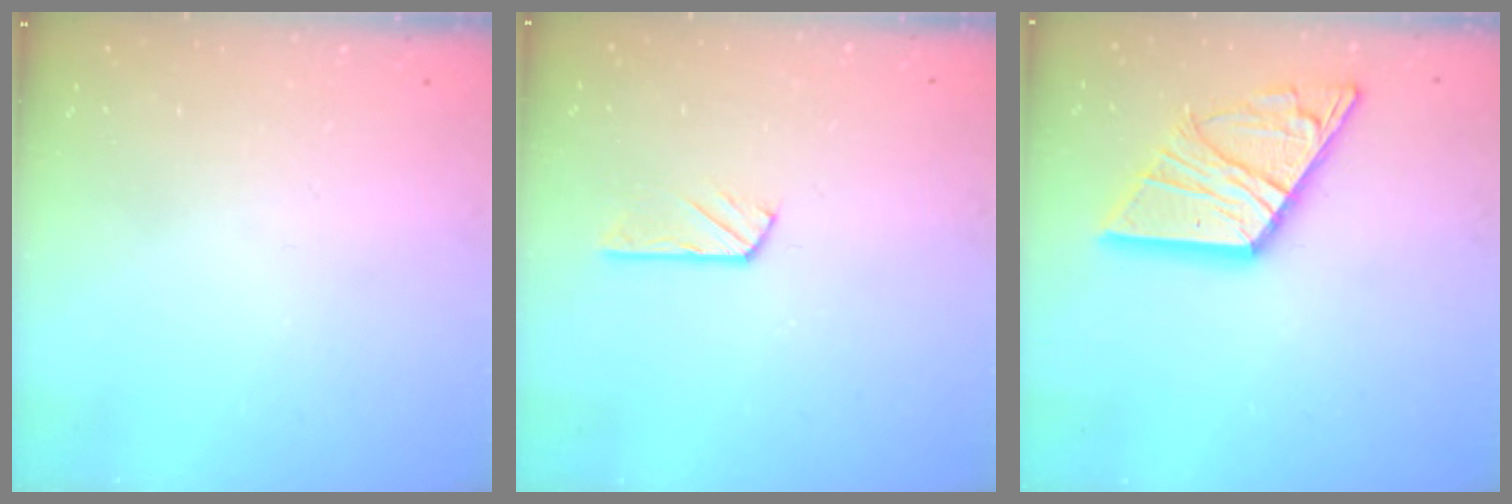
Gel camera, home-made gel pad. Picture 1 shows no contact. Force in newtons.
{"total": 2.9, "press": 2.9, "slide": 0.2}
{"total": 17.5, "press": 17.5, "slide": 1.5}